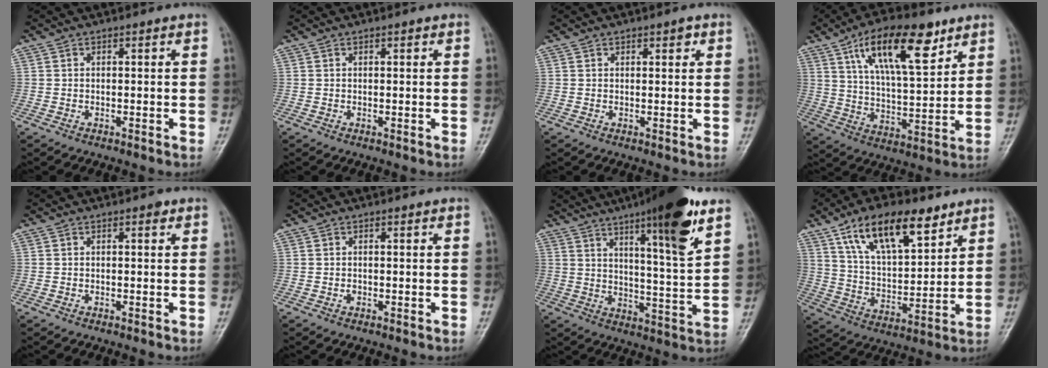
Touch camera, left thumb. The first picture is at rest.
{"total": 0.6, "force": [0.4, 0.3, 0.4], "torque": [-0.003, -0.001, 0.004]}
{"total": 1.7, "force": [1.0, 0.9, 1.1], "torque": [-0.005, -0.002, 0.012]}
{"total": 17.5, "force": [9.3, 6.6, 13.2], "torque": [-0.189, -0.035, 0.160]}
{"total": 0.9, "force": [0.5, 0.5, 0.6], "torque": [-0.004, 0.000, 0.003]}
{"total": 0.6, "force": [-0.1, 0.5, 0.2], "torque": [0.000, 0.001, -0.002]}
{"total": 17.1, "force": [10.0, 2.6, 13.6], "torque": [-0.190, -0.053, 0.152]}
{"total": 17.1, "force": [10.2, 7.4, 11.6], "torque": [-0.162, -0.040, 0.184]}